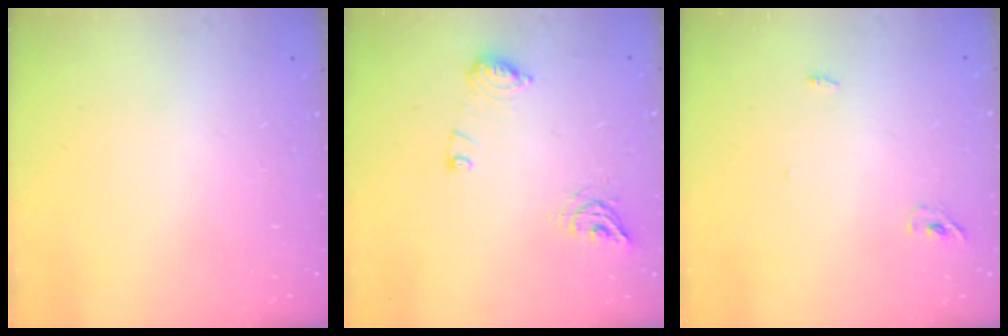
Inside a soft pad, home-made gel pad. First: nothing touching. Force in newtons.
{"total": 9.0, "press": 9.0, "slide": 0.7}
{"total": 6.0, "press": 2.8, "slide": 5.3}